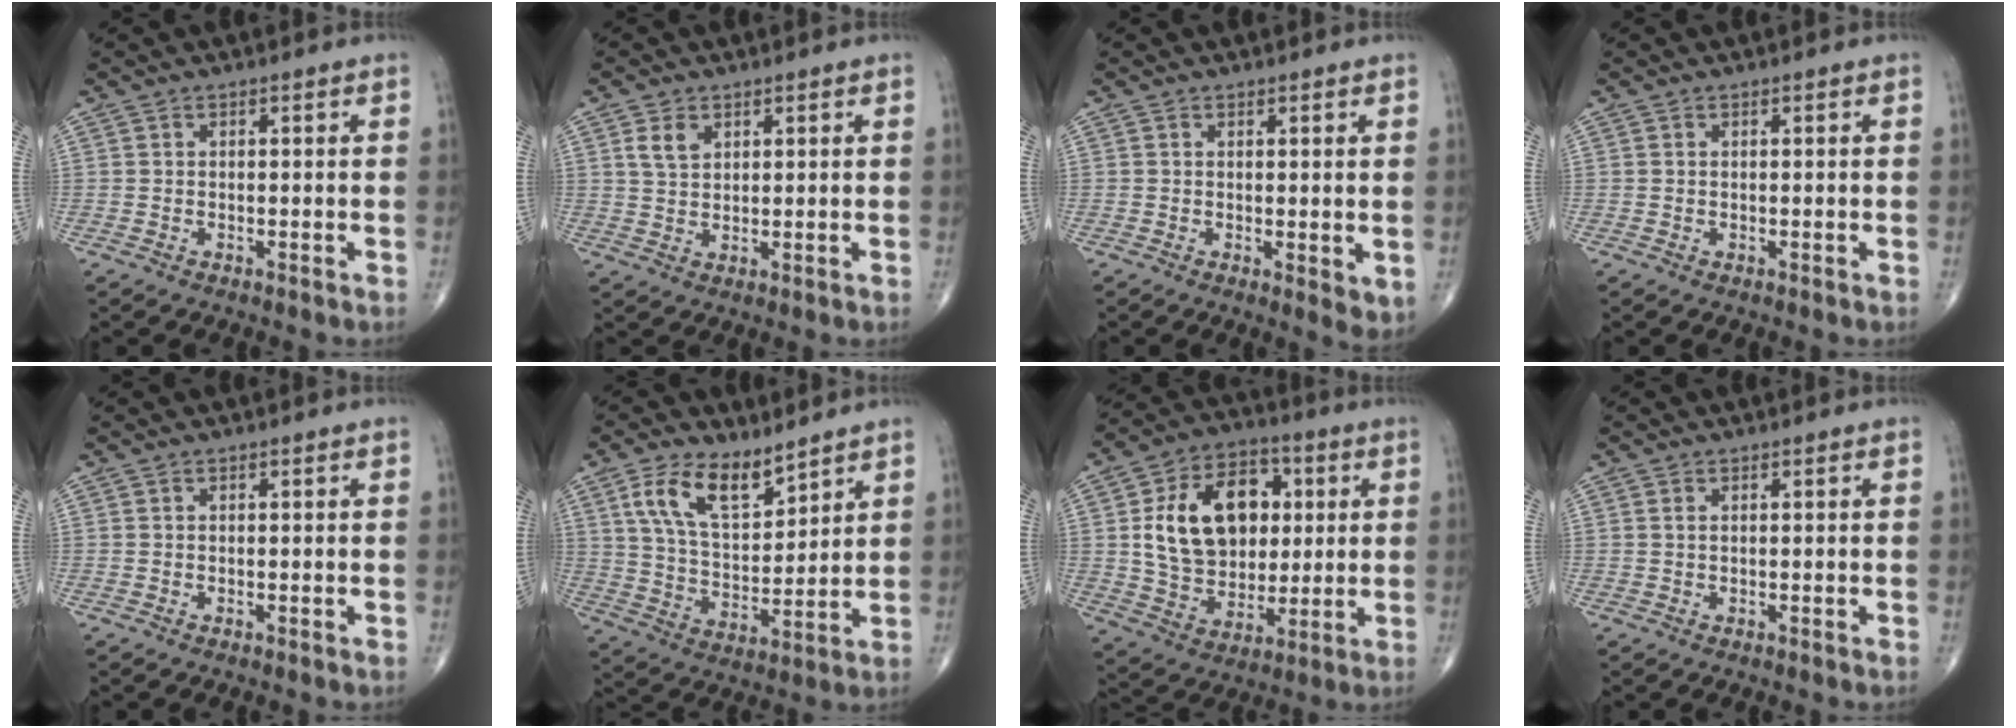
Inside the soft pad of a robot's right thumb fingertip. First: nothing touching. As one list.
[{"total": 3.9, "force": [1.8, 2.5, 2.3], "torque": [-0.036, -0.006, 0.039]}, {"total": 3.4, "force": [0.1, 1.3, 3.2], "torque": [-0.046, -0.013, 0.004]}, {"total": 0.0}, {"total": 0.0}, {"total": 12.2, "force": [7.4, 5.8, 7.7], "torque": [-0.125, -0.040, 0.149]}, {"total": 19.4, "force": [3.4, 13.8, 13.2], "torque": [-0.182, 0.006, 0.064]}, {"total": 0.5, "force": [0.1, 0.3, 0.4], "torque": [-0.011, 0.005, 0.003]}]